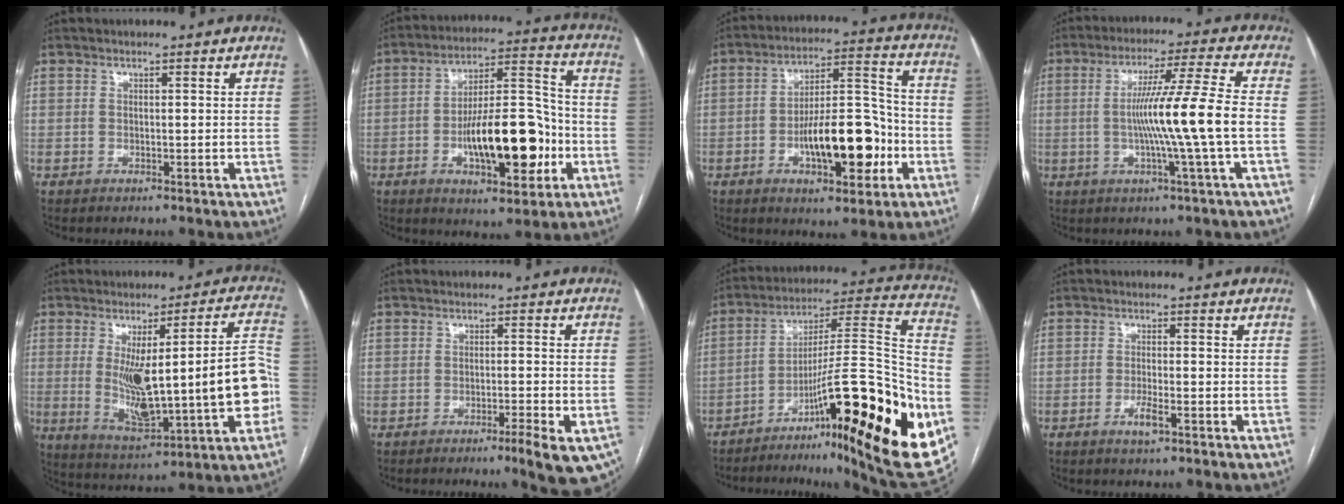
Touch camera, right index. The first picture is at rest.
{"total": 16.7, "force": [-4.7, 5.5, 15.1], "torque": [-0.242, 0.020, -0.068]}
{"total": 14.7, "force": [-4.7, 4.9, 13.0], "torque": [-0.208, 0.021, -0.068]}
{"total": 11.7, "force": [-1.5, -2.1, 11.4], "torque": [-0.200, 0.000, -0.025]}
{"total": 19.7, "force": [-1.3, 2.9, 19.4], "torque": [-0.295, 0.016, -0.004]}
{"total": 7.6, "force": [-4.7, 0.6, 6.0], "torque": [-0.057, -0.007, -0.065]}
{"total": 32.0, "force": [-12.6, 4.4, 29.1], "torque": [-0.363, 0.012, -0.192]}
{"total": 2.5, "force": [-1.3, 0.3, 2.1], "torque": [-0.037, -0.002, -0.025]}